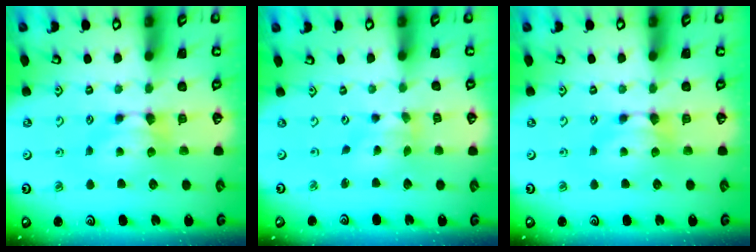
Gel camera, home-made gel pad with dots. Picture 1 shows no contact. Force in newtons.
{"total": 1.5, "press": 0.6, "slide": 1.4}
{"total": 0.0}